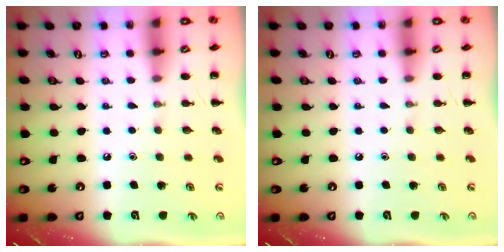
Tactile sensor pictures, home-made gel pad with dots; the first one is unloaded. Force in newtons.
{"total": 0.0}